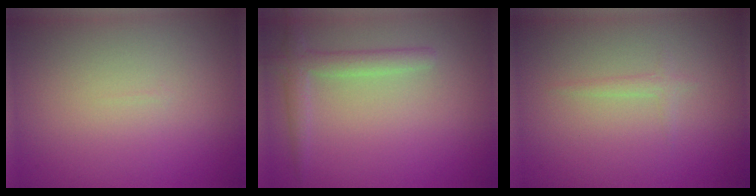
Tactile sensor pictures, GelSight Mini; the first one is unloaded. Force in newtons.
{"total": 2.3, "press": 2.3, "slide": 0.2}
{"total": 0.9, "press": 0.9, "slide": 0.1}